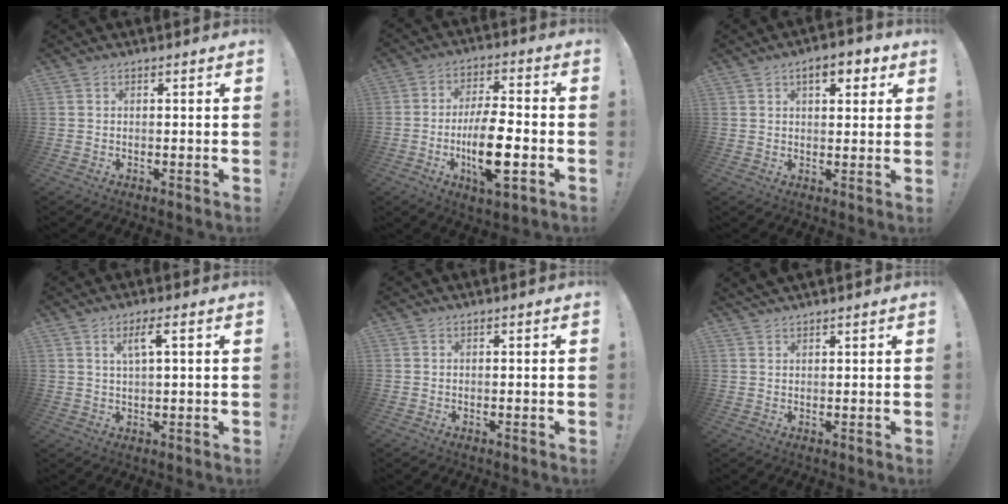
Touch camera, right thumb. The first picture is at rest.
{"total": 13.6, "force": [-4.4, 5.8, 11.5], "torque": [-0.212, 0.014, -0.074]}
{"total": 6.7, "force": [3.6, 3.0, 4.8], "torque": [-0.055, -0.010, 0.056]}
{"total": 4.7, "force": [1.9, 0.6, 4.3], "torque": [-0.073, -0.002, 0.026]}
{"total": 0.0}
{"total": 1.6, "force": [1.5, 0.0, 0.4], "torque": [-0.004, -0.010, 0.027]}